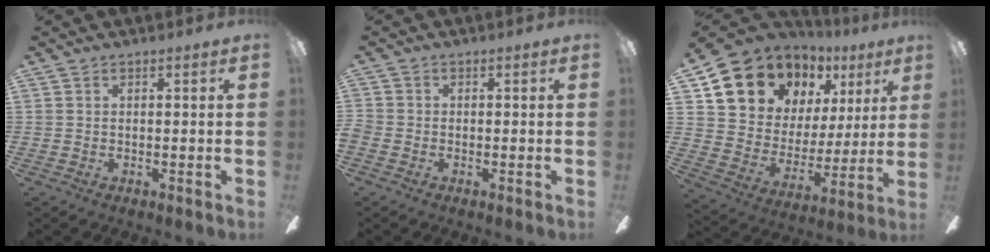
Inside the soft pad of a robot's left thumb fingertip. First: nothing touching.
{"total": 1.6, "force": [-1.0, 1.1, 0.6], "torque": [-0.008, 0.004, -0.018]}
{"total": 12.5, "force": [9.7, 7.4, 2.8], "torque": [-0.087, -0.080, 0.187]}